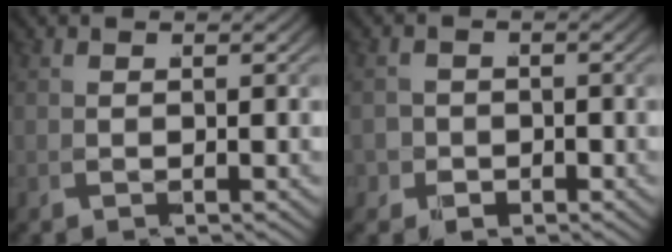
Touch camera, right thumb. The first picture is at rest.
{"total": 2.4, "force": [-1.1, 2.1, 0.6], "torque": [-0.017, -0.017, -0.010]}